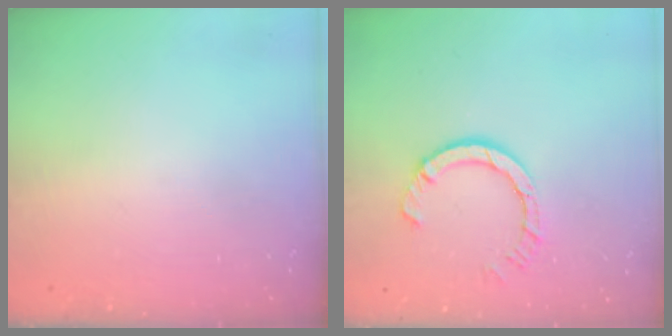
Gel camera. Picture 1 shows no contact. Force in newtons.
{"total": 6.8, "press": 6.7, "slide": 0.7}